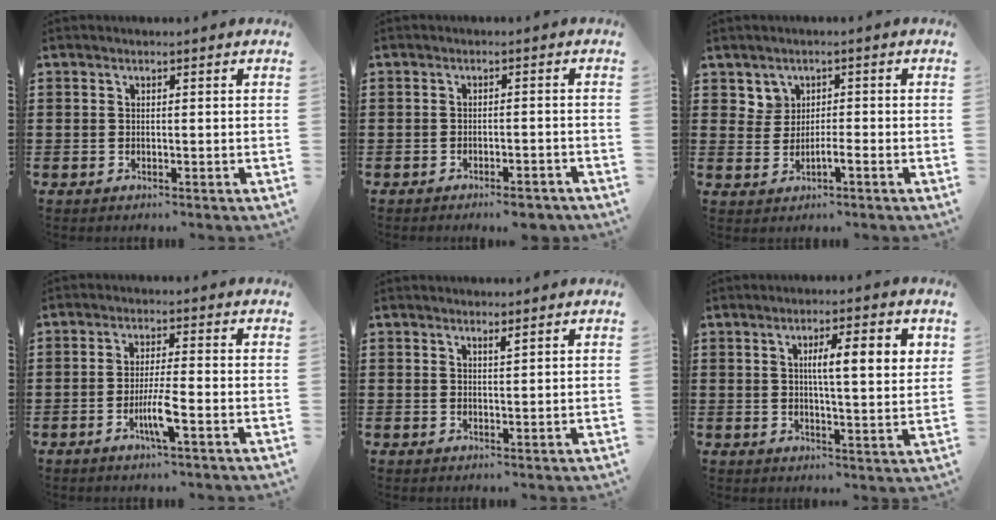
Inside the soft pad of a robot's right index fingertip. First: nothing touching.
{"total": 3.8, "force": [-3.5, 0.0, 1.3], "torque": [-0.023, -0.002, -0.069]}
{"total": 1.7, "force": [-0.1, 1.3, 1.2], "torque": [-0.029, 0.002, -0.003]}
{"total": 5.0, "force": [-2.2, 0.3, 4.5], "torque": [-0.088, -0.014, -0.041]}
{"total": 1.1, "force": [1.0, 0.0, 0.5], "torque": [-0.011, -0.001, 0.018]}
{"total": 7.2, "force": [1.9, 1.4, 6.8], "torque": [-0.117, -0.002, 0.024]}